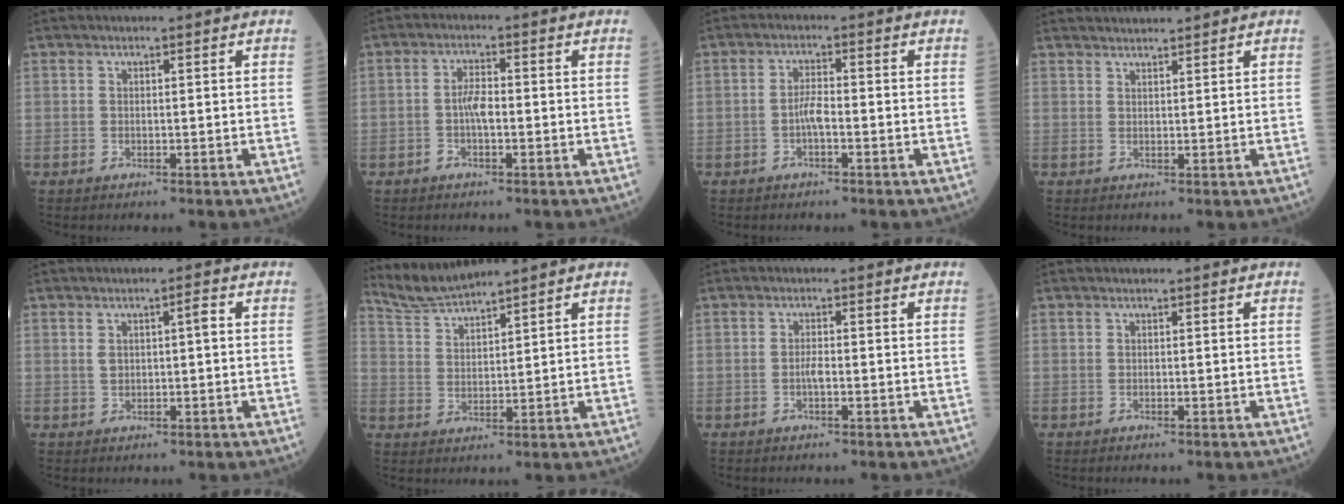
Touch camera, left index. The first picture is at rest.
{"total": 3.1, "force": [-0.8, 1.0, 2.8], "torque": [-0.057, 0.003, -0.017]}
{"total": 2.6, "force": [-1.0, 0.5, 2.4], "torque": [-0.048, 0.001, -0.021]}
{"total": 2.6, "force": [2.6, -0.1, 0.3], "torque": [-0.005, 0.020, 0.047]}
{"total": 2.9, "force": [0.5, 1.0, 2.7], "torque": [-0.052, 0.012, 0.010]}
{"total": 4.8, "force": [4.6, -1.1, 0.2], "torque": [-0.022, 0.001, 0.103]}
{"total": 1.4, "force": [-0.5, 0.2, 1.3], "torque": [-0.029, -0.001, -0.010]}
{"total": 0.0}